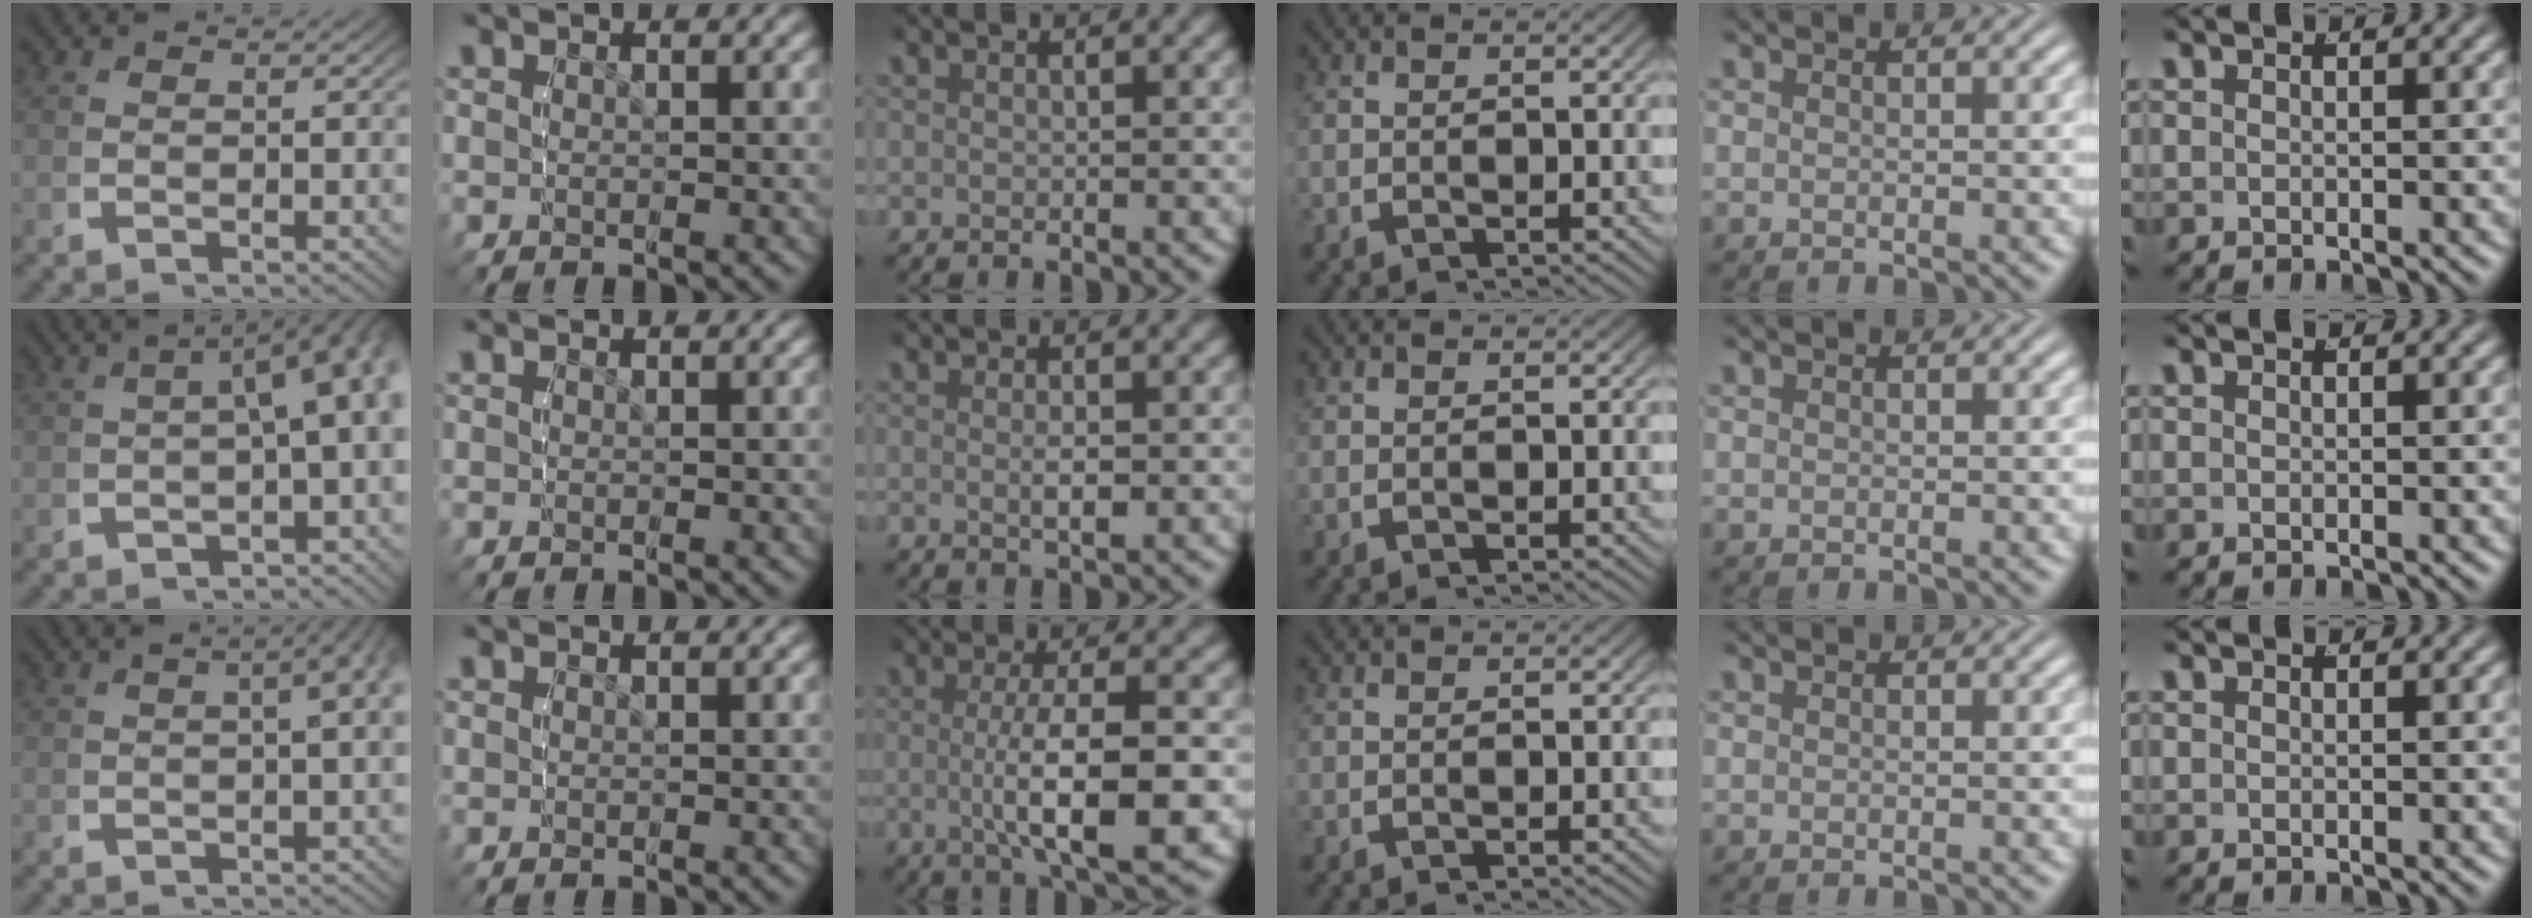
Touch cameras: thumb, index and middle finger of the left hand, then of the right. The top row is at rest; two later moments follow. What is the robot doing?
{"motion": "lift_and_place", "object": "cubes"}